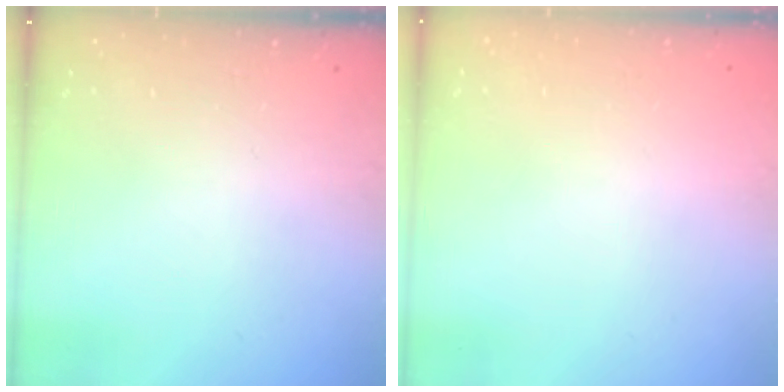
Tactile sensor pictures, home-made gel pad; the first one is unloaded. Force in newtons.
{"total": 0.0}